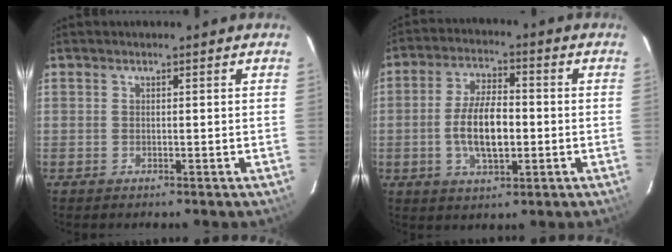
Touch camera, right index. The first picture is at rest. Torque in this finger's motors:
{"motor_torque": [0.99, -0.41, 0.52, 0.16]}